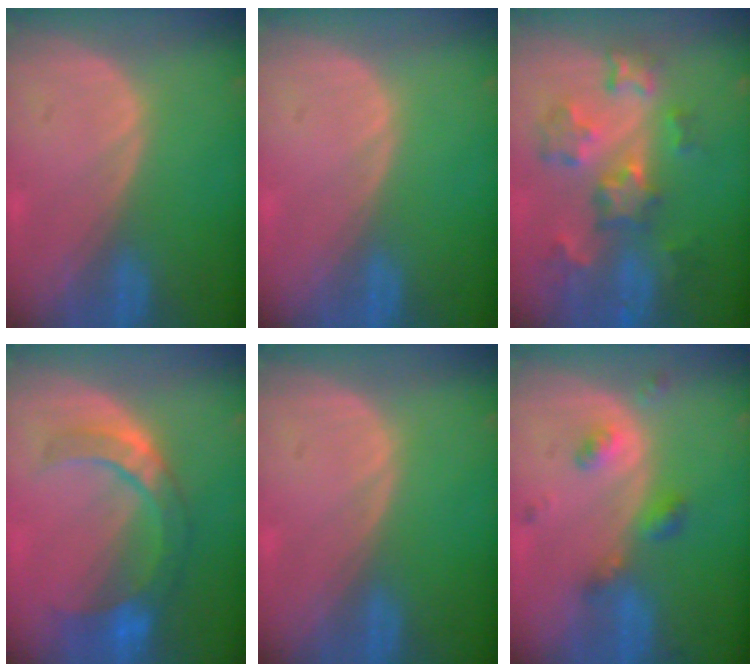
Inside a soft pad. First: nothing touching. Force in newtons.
{"total": 0.0}
{"total": 9.0, "press": 7.9, "slide": 4.3}
{"total": 8.2, "press": 7.6, "slide": 3.1}
{"total": 0.0}
{"total": 4.9, "press": 4.4, "slide": 2.2}